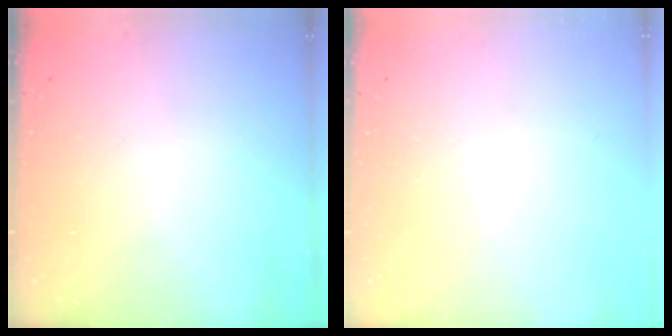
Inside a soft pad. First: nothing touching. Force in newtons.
{"total": 0.0}